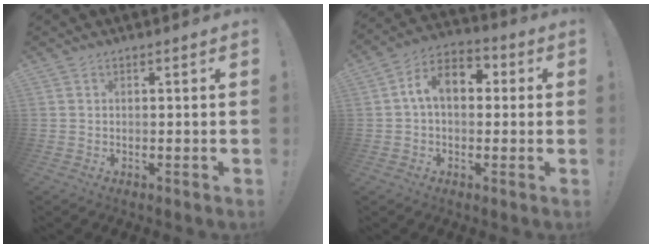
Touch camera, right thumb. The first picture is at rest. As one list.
[{"total": 10.5, "force": [1.9, 6.7, 7.9], "torque": [-0.133, 0.018, 0.039]}]